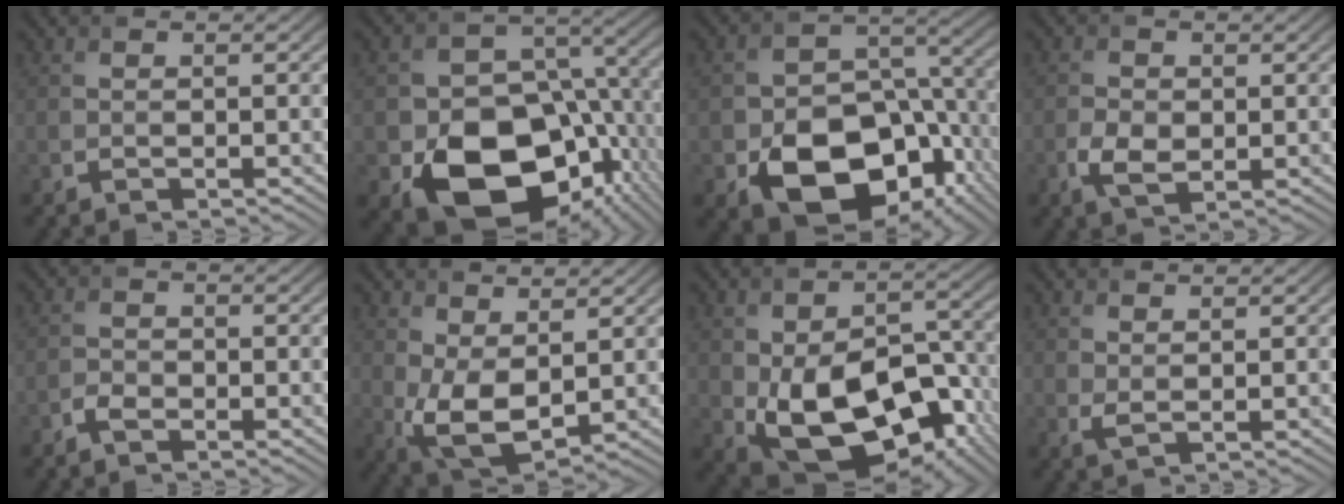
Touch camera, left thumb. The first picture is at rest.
{"total": 16.7, "force": [-5.4, 12.0, 10.3], "torque": [-0.152, -0.047, -0.077]}
{"total": 15.3, "force": [-5.8, 10.6, 9.4], "torque": [-0.146, -0.045, -0.091]}
{"total": 3.5, "force": [-0.7, 2.4, 2.5], "torque": [-0.058, -0.006, -0.014]}
{"total": 1.8, "force": [-1.2, 1.0, 0.9], "torque": [-0.019, 0.002, -0.026]}
{"total": 7.5, "force": [1.1, 4.1, 6.1], "torque": [-0.142, -0.008, 0.023]}
{"total": 17.8, "force": [-5.5, 10.9, 13.0], "torque": [-0.210, -0.033, -0.075]}
{"total": 1.5, "force": [0.9, 0.5, 1.1], "torque": [-0.031, -0.002, 0.022]}